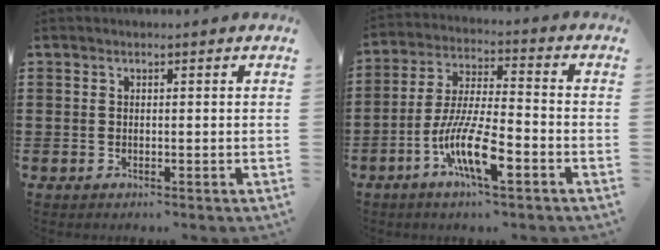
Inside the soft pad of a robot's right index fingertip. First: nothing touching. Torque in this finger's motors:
{"motor_torque": [1.11, 1.03, 0.93, 0.08]}